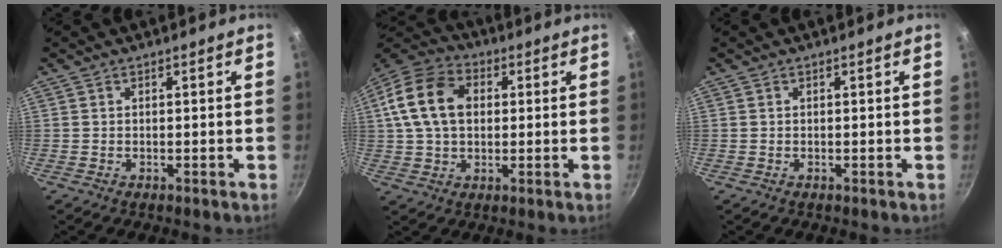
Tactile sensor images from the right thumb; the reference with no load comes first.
{"total": 14.1, "force": [2.5, 10.1, 9.5], "torque": [-0.159, 0.018, 0.032]}
{"total": 0.0}